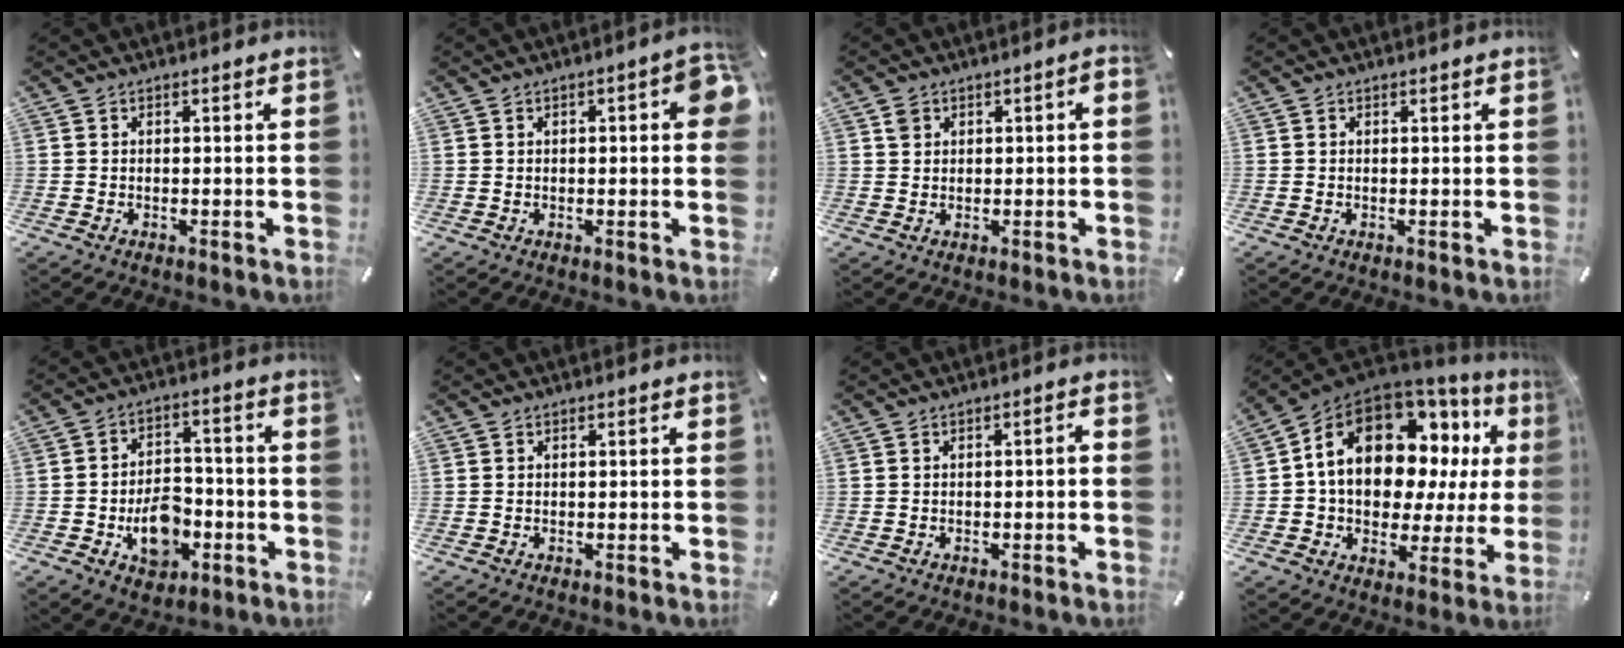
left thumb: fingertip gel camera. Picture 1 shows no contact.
{"total": 6.1, "force": [0.7, 2.2, 5.6], "torque": [-0.069, -0.001, 0.008]}
{"total": 2.1, "force": [0.4, 1.8, 1.1], "torque": [-0.016, 0.004, 0.003]}
{"total": 0.0}
{"total": 10.7, "force": [-3.7, 7.8, 6.3], "torque": [-0.094, 0.020, -0.062]}
{"total": 0.0}
{"total": 1.8, "force": [-0.9, 0.6, 1.4], "torque": [-0.023, 0.005, -0.017]}
{"total": 17.6, "force": [6.4, 11.3, 11.8], "torque": [-0.206, -0.042, 0.108]}